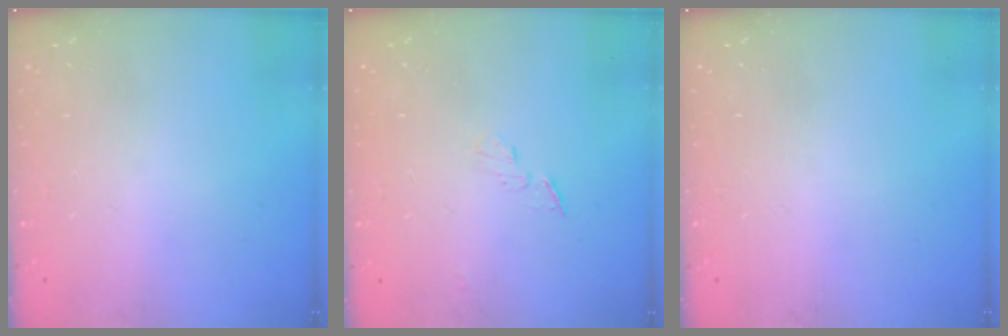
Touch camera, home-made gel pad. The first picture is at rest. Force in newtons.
{"total": 3.3, "press": 3.3, "slide": 0.4}
{"total": 0.0}